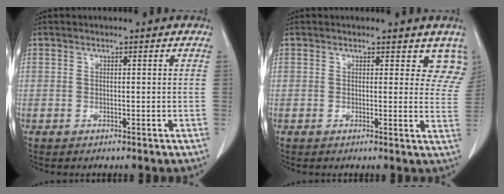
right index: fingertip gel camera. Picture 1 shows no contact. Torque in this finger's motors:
{"motor_torque": [-0.09, 0.20, 0.04, -0.01]}